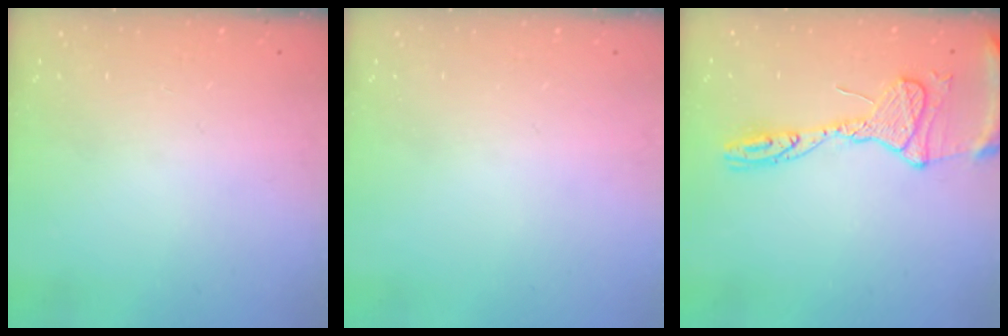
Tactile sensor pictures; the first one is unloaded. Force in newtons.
{"total": 0.0}
{"total": 15.9, "press": 15.8, "slide": 1.6}